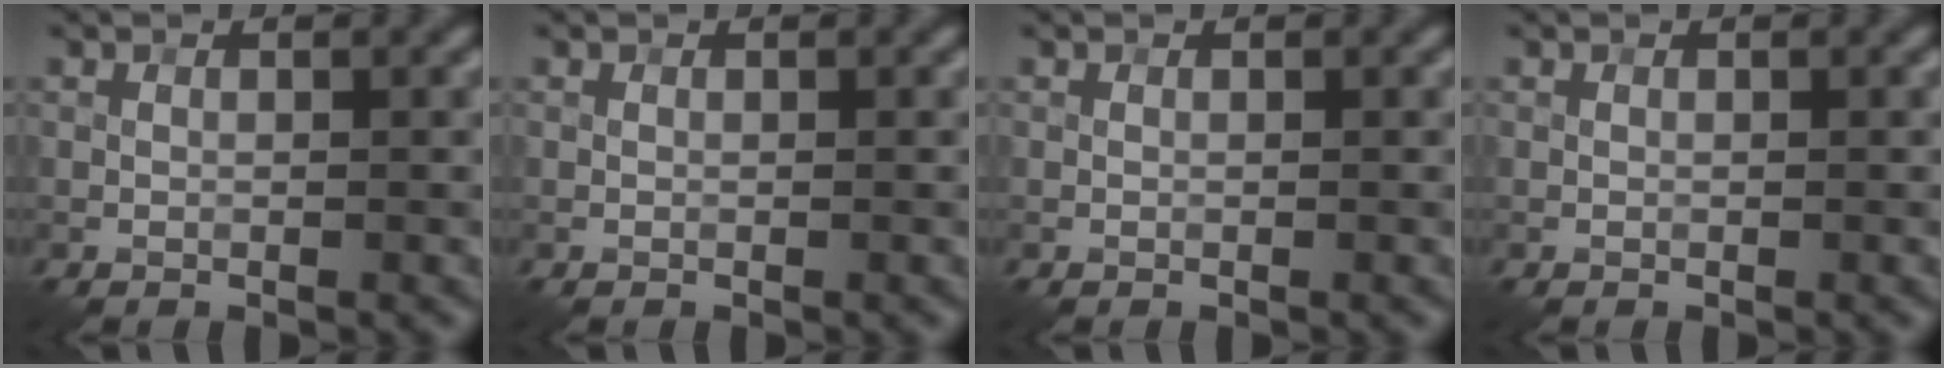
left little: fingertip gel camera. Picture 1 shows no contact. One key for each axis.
{"total": 0.0}
{"total": 0.0}
{"total": 0.0}